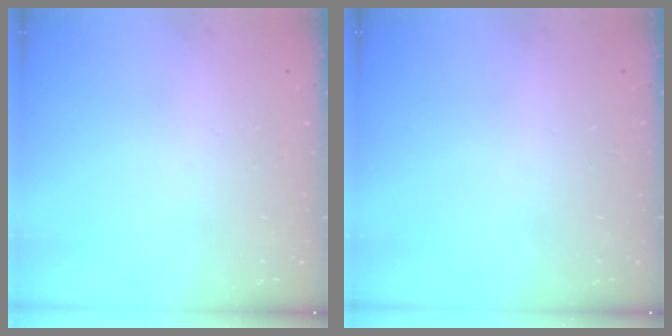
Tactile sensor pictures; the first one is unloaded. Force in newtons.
{"total": 0.0}